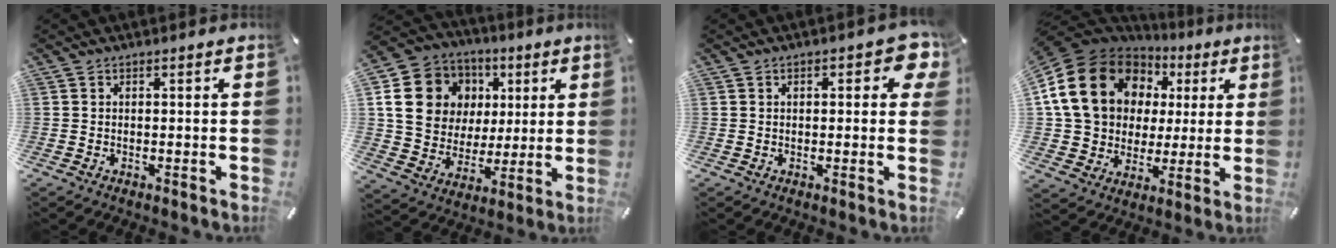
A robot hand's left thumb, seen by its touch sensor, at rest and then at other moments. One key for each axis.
{"total": 16.8, "fx": 4.4, "fy": 14.9, "fz": 6.5, "tx": -0.113, "ty": -0.011, "tz": 0.091}
{"total": 5.4, "fx": 1.6, "fy": 2.6, "fz": 4.5, "tx": -0.057, "ty": 0.000, "tz": 0.022}
{"total": 21.5, "fx": 5.6, "fy": 17.6, "fz": 10.9, "tx": -0.230, "ty": -0.017, "tz": 0.108}